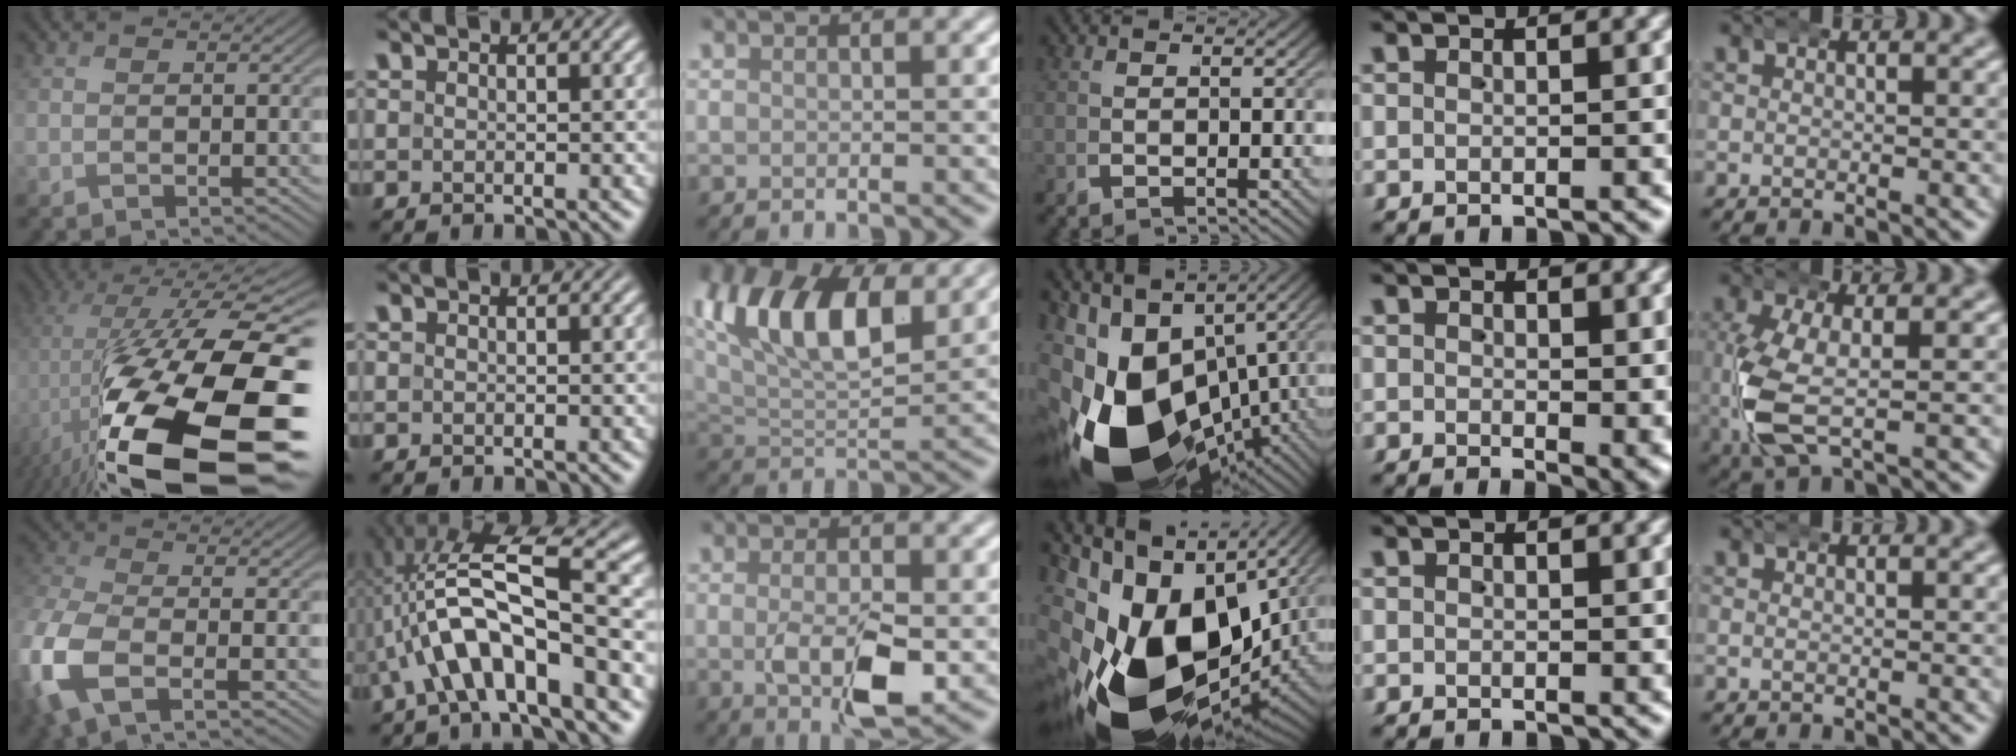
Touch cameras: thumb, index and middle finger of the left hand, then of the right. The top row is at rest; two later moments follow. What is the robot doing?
{"motion": "wrap", "object": "arm wrap"}